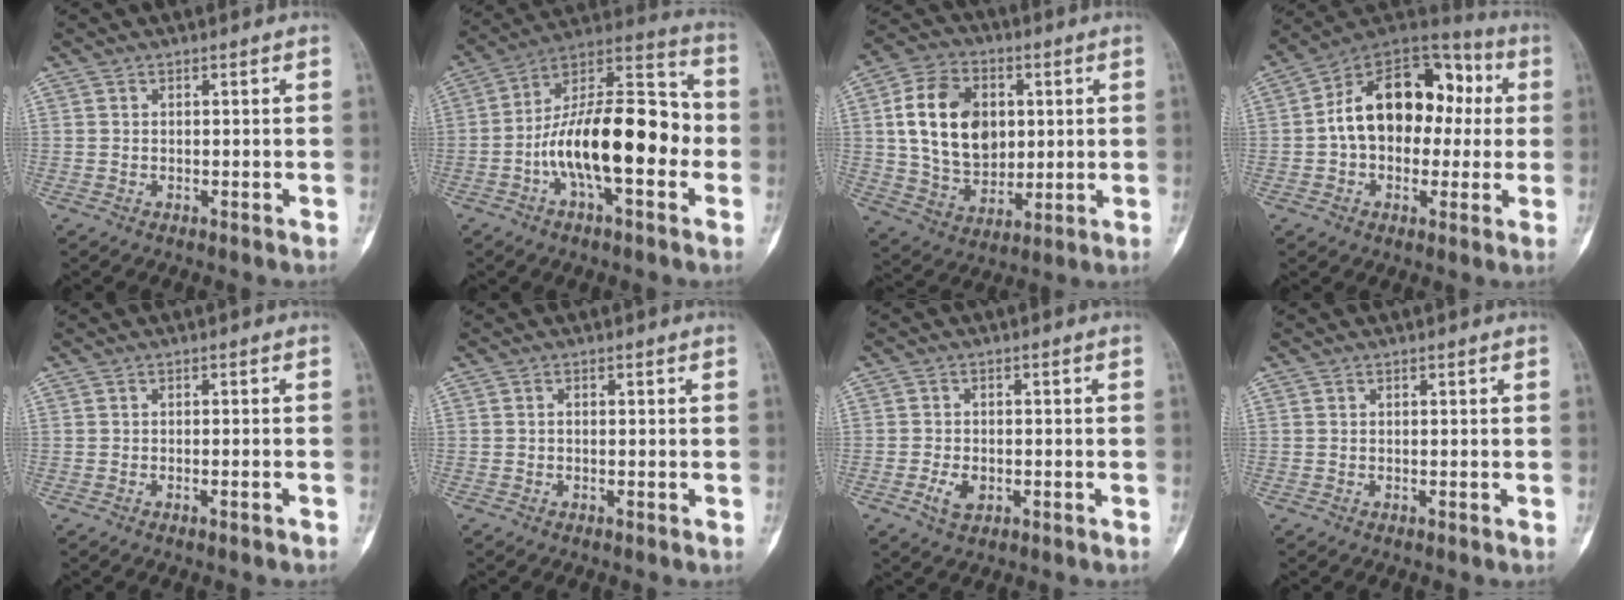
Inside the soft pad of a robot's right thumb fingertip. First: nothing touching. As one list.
[{"total": 21.9, "force": [-3.9, 9.0, 19.6], "torque": [-0.305, 0.048, -0.072]}, {"total": 16.9, "force": [3.0, 12.0, 11.4], "torque": [-0.169, -0.004, 0.058]}, {"total": 19.6, "force": [1.6, 13.1, 14.5], "torque": [-0.185, 0.048, 0.017]}, {"total": 1.4, "force": [-0.9, 0.1, 1.1], "torque": [-0.022, 0.010, -0.008]}, {"total": 0.5, "force": [-0.1, 0.4, 0.4], "torque": [-0.007, 0.001, -0.004]}, {"total": 3.6, "force": [-1.2, 2.3, 2.4], "torque": [-0.040, 0.002, -0.019]}, {"total": 0.0}]